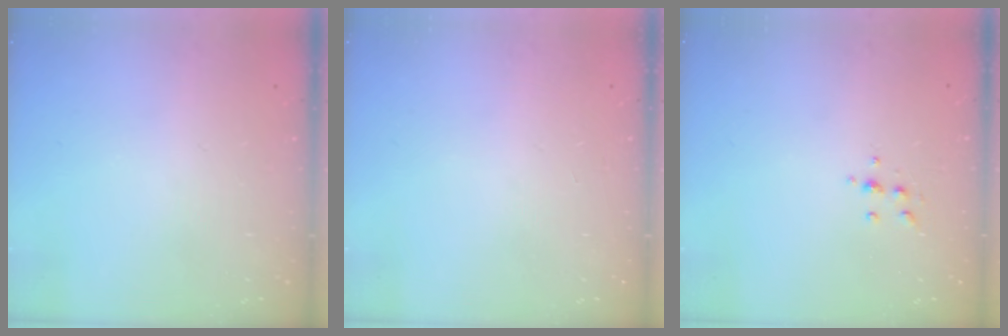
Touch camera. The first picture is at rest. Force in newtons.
{"total": 0.0}
{"total": 3.9, "press": 3.8, "slide": 0.8}